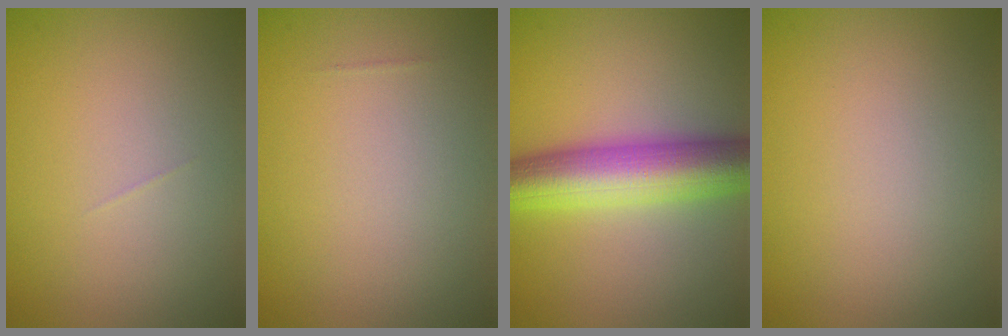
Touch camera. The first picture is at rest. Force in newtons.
{"total": 0.0}
{"total": 8.3, "press": 8.2, "slide": 0.2}
{"total": 0.0}